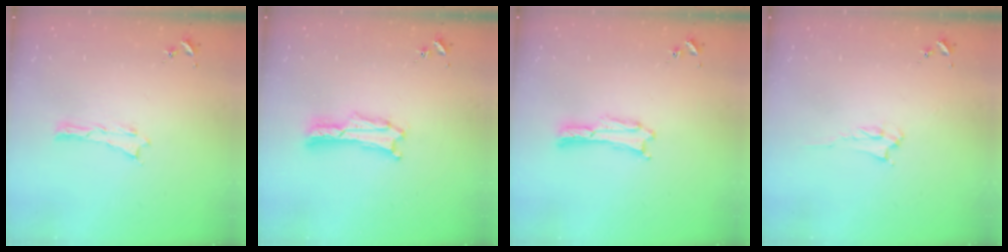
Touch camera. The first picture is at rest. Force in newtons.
{"total": 1.7, "press": 1.7, "slide": 0.3}
{"total": 0.7, "press": 0.7, "slide": 0.1}
{"total": 2.0, "press": 1.9, "slide": 0.3}